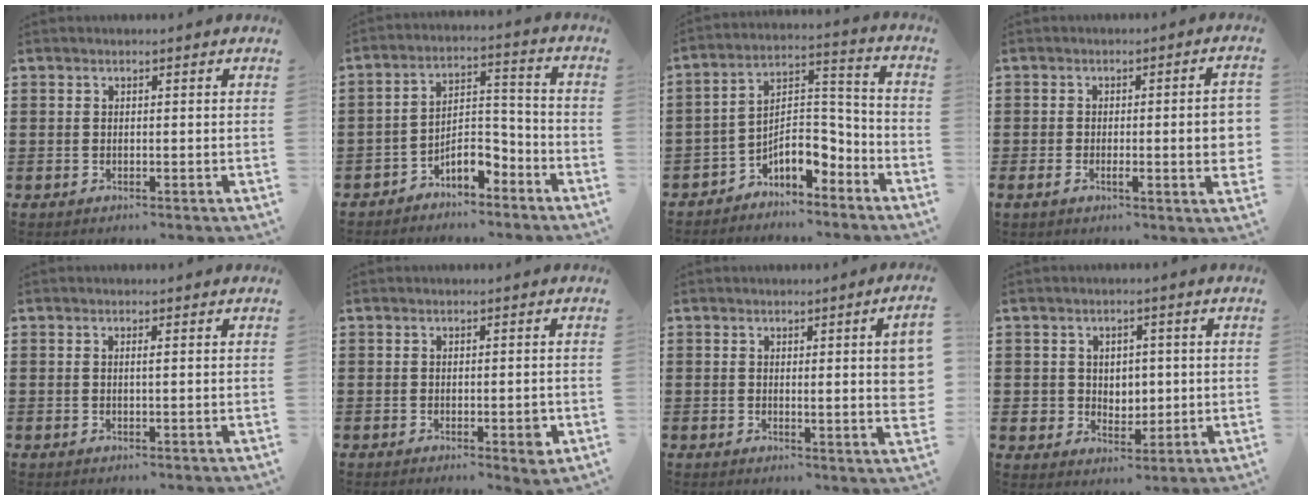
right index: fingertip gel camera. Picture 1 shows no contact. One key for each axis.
{"total": 6.4, "fx": -4.8, "fy": 2.5, "fz": 3.3, "tx": -0.063, "ty": 0.017, "tz": -0.093}
{"total": 7.6, "fx": -5.3, "fy": 3.2, "fz": 4.4, "tx": -0.083, "ty": 0.000, "tz": -0.104}
{"total": 6.2, "fx": -0.7, "fy": 1.1, "fz": 6.1, "tx": -0.080, "ty": -0.008, "tz": -0.013}
{"total": 0.5, "fx": 0.1, "fy": -0.1, "fz": 0.5, "tx": -0.009, "ty": -0.002, "tz": 0.001}
{"total": 1.9, "fx": -0.6, "fy": 0.5, "fz": 1.8, "tx": -0.031, "ty": -0.004, "tz": -0.010}
{"total": 4.7, "fx": 0.8, "fy": 0.2, "fz": 4.6, "tx": -0.065, "ty": -0.012, "tz": 0.011}
{"total": 3.8, "fx": 1.2, "fy": 3.5, "fz": 0.8, "tx": -0.025, "ty": 0.007, "tz": 0.019}